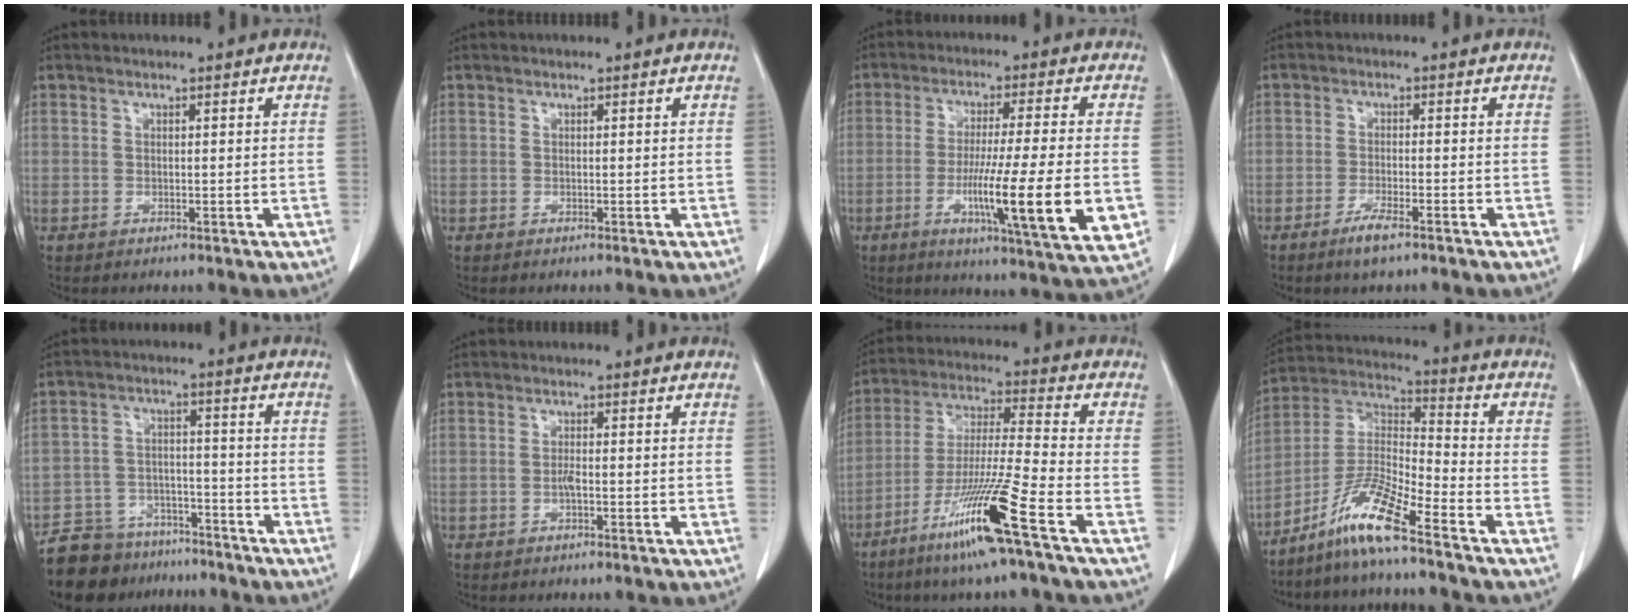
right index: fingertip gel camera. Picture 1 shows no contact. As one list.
[{"total": 0.0}, {"total": 16.4, "force": [-3.9, -0.1, 15.9], "torque": [-0.234, -0.029, -0.062]}, {"total": 3.5, "force": [-2.5, 0.4, 2.5], "torque": [-0.051, -0.004, -0.045]}, {"total": 11.7, "force": [-10.0, 5.7, 2.1], "torque": [-0.033, 0.022, -0.157]}, {"total": 1.2, "force": [-0.4, 0.1, 1.1], "torque": [-0.024, 0.000, -0.009]}, {"total": 14.4, "force": [-8.0, -1.5, 11.9], "torque": [-0.237, -0.037, -0.154]}, {"total": 10.9, "force": [-7.9, -0.3, 7.4], "torque": [-0.154, -0.005, -0.155]}]